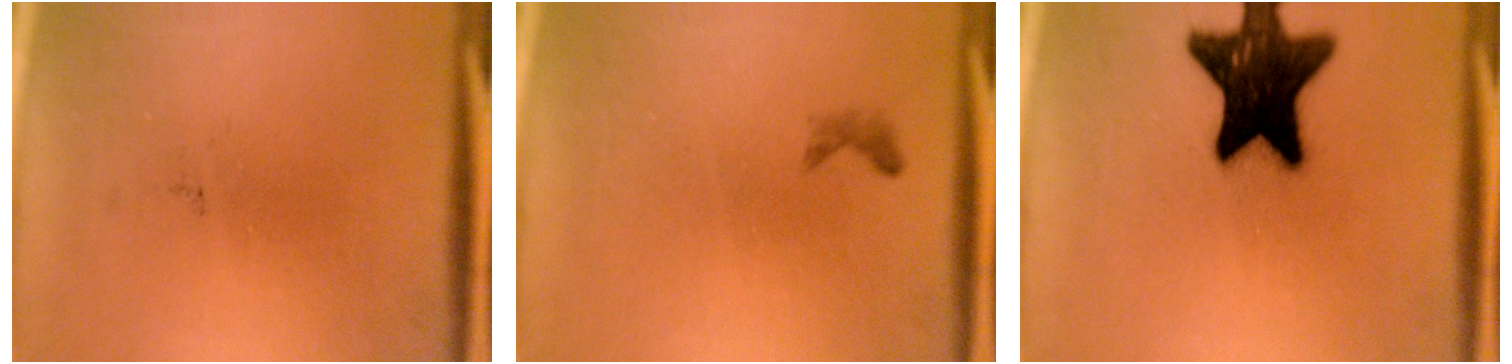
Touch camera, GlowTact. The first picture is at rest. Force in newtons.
{"total": 0.6}
{"total": 17.6}